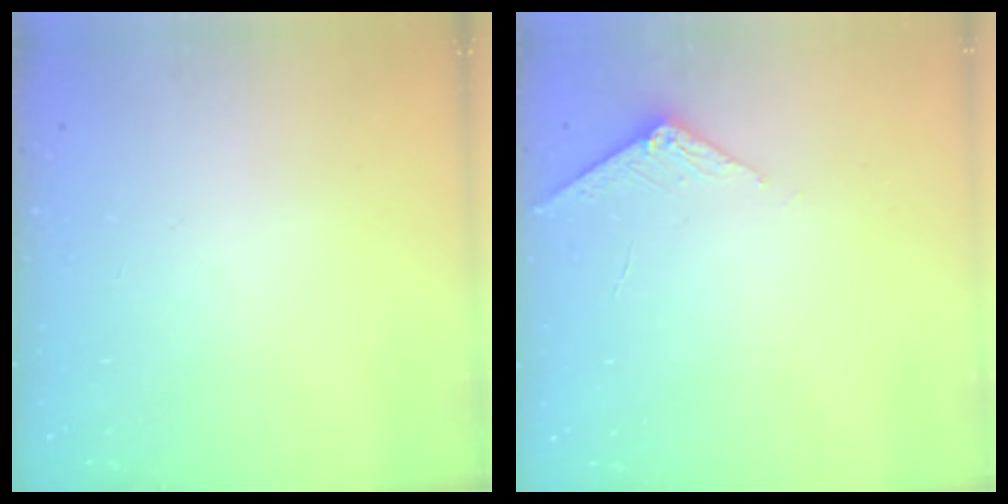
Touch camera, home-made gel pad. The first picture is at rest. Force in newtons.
{"total": 2.7, "press": 2.7, "slide": 0.3}